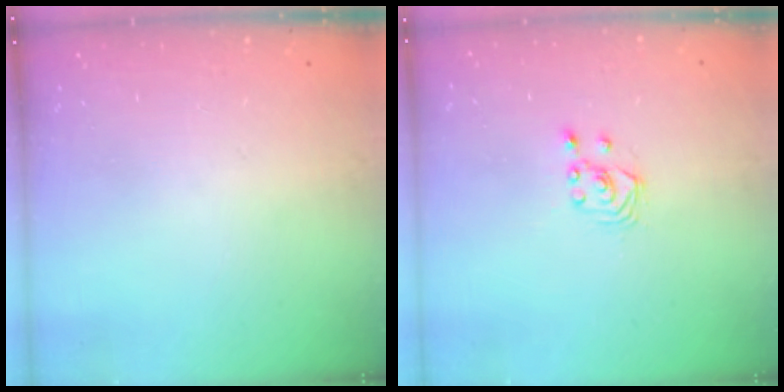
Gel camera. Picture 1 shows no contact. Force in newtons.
{"total": 2.1, "press": 2.1, "slide": 0.3}